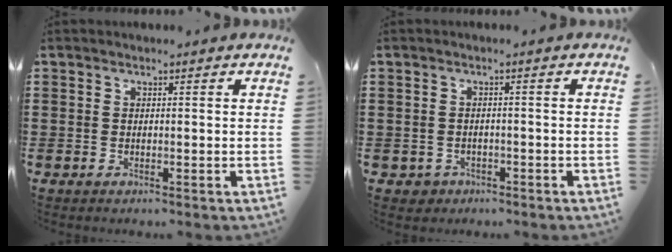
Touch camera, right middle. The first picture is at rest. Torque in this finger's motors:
{"motor_torque": [0.25, 0.12, 0.07, 0.01]}